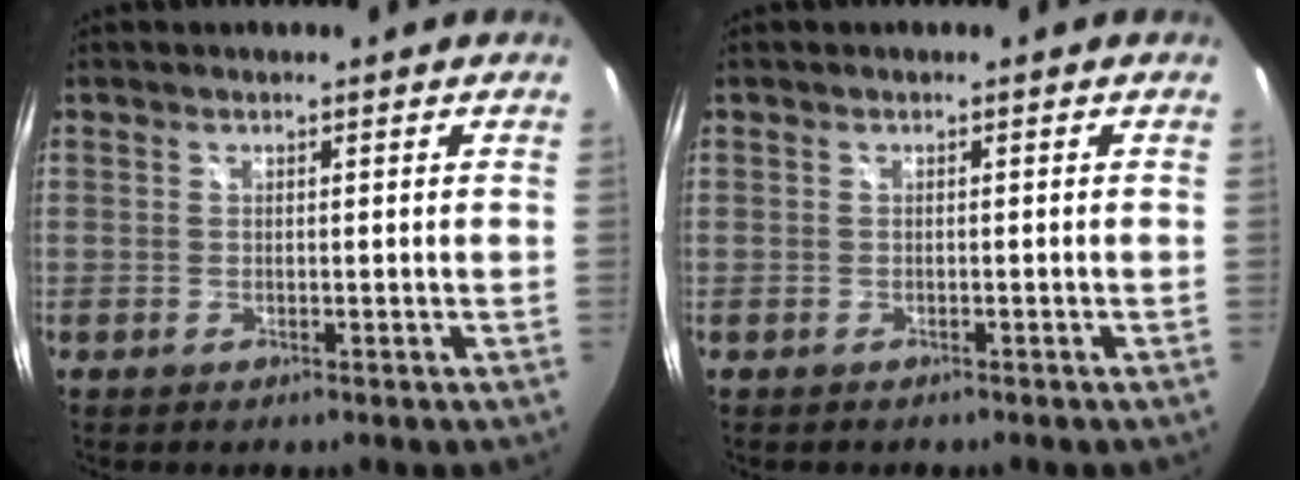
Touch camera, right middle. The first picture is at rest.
{"total": 0.5, "force": [-0.4, 0.3, -0.1], "torque": [-0.002, 0.000, -0.008]}